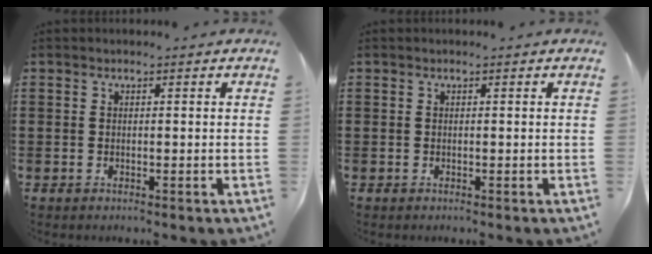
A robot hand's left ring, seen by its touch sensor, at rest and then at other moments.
{"total": 0.0}